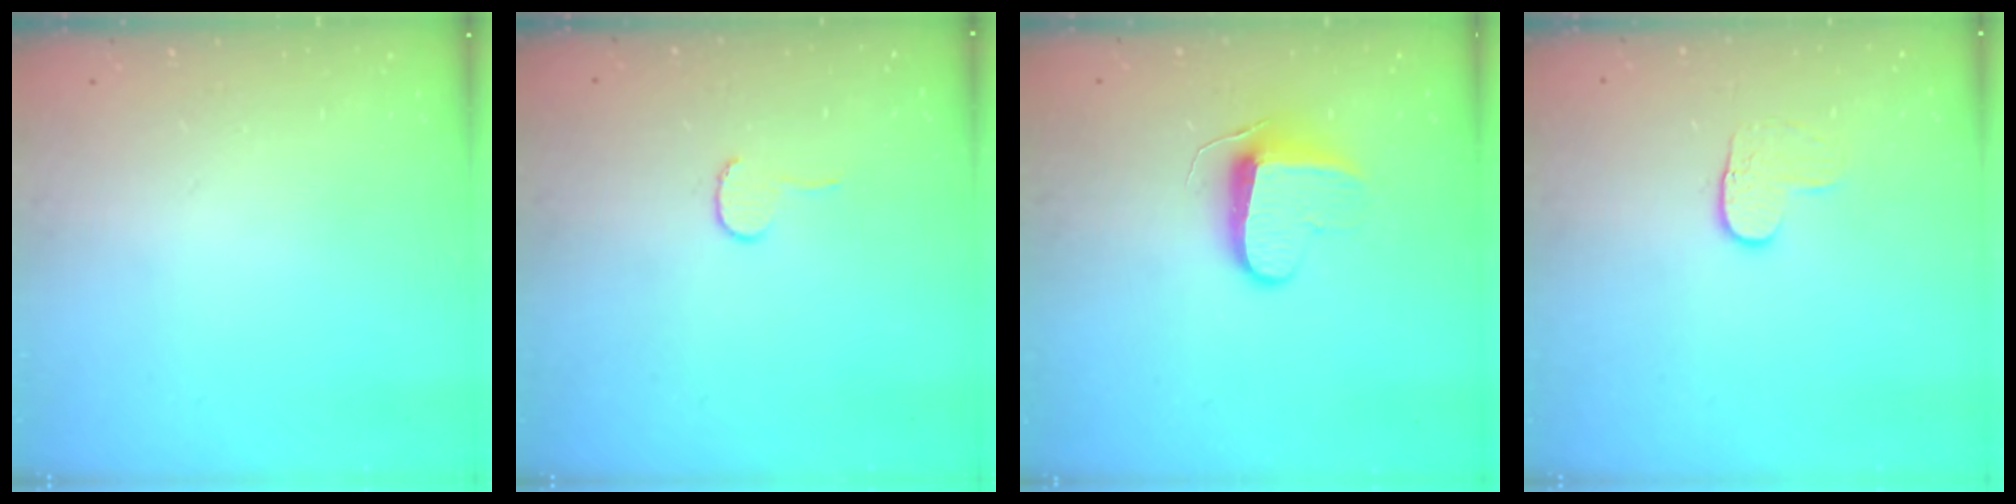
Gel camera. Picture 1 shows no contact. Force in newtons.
{"total": 3.9, "press": 3.9, "slide": 0.3}
{"total": 9.5, "press": 9.5, "slide": 0.3}
{"total": 4.0, "press": 4.0, "slide": 0.4}